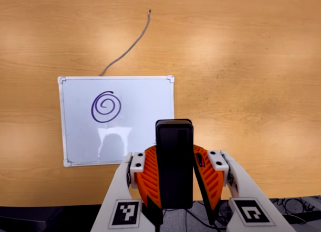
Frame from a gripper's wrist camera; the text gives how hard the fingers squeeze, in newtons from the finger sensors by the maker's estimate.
{"total": 6.9, "left": 5.4, "right": 8.5}